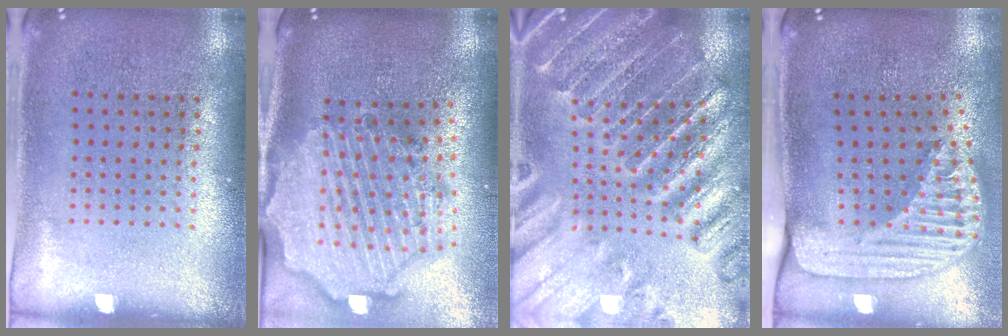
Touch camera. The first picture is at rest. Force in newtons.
{"total": 3.6, "press": 2.9, "slide": 2.1}
{"total": 3.0, "press": 2.9, "slide": 0.4}
{"total": 2.6, "press": 1.8, "slide": 1.8}